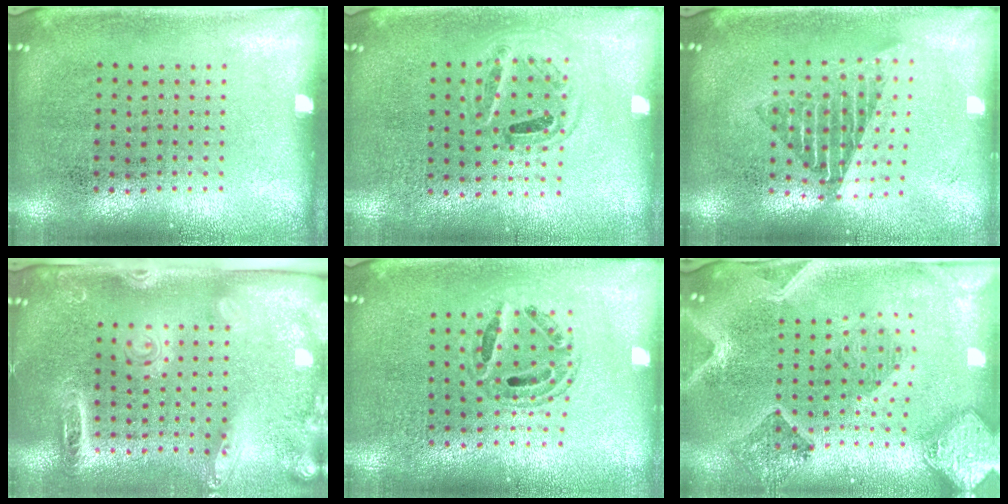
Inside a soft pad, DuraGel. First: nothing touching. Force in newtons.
{"total": 0.9, "press": 0.9, "slide": 0.3}
{"total": 1.7, "press": 1.4, "slide": 1.0}
{"total": 2.5, "press": 1.9, "slide": 1.6}
{"total": 0.8, "press": 0.8, "slide": 0.1}
{"total": 2.2, "press": 2.0, "slide": 0.9}